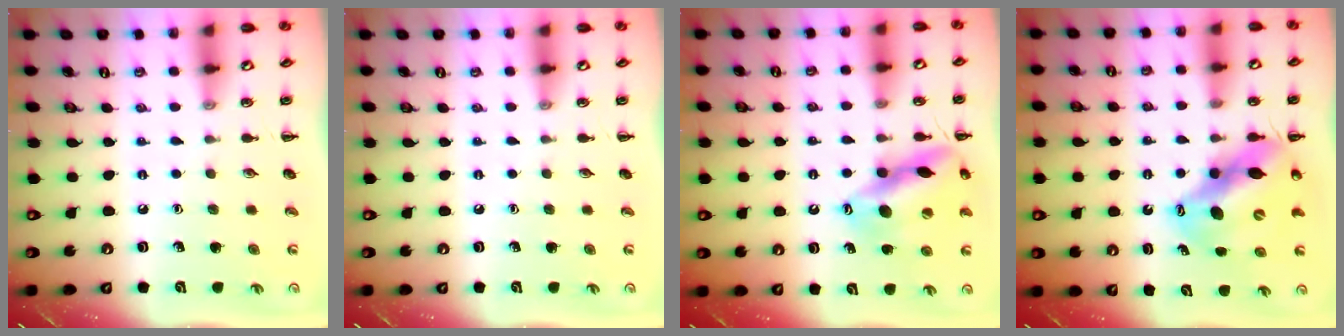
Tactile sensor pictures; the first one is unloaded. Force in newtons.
{"total": 0.0}
{"total": 14.7, "press": 14.6, "slide": 2.3}
{"total": 13.8, "press": 13.4, "slide": 3.5}